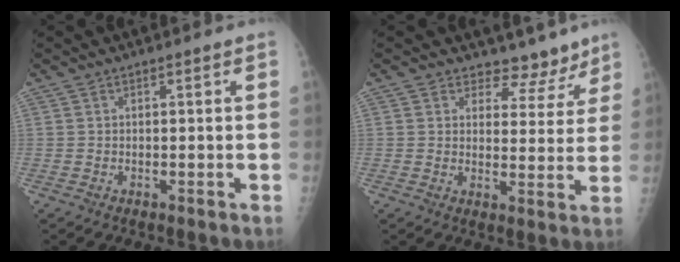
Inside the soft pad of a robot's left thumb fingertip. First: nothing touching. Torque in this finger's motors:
{"motor_torque": [0.41, 0.45, -0.31, -0.21, -0.04]}